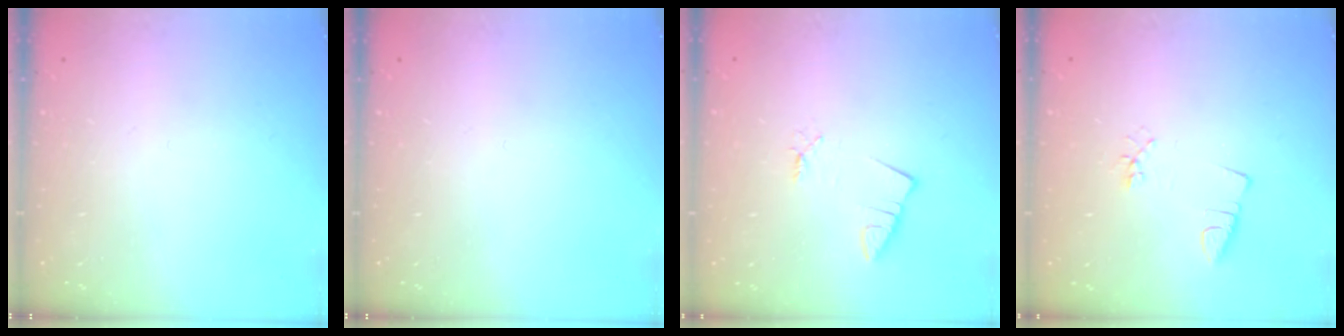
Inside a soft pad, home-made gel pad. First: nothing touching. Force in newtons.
{"total": 0.0}
{"total": 1.2, "press": 1.2, "slide": 0.1}
{"total": 2.2, "press": 1.7, "slide": 1.4}